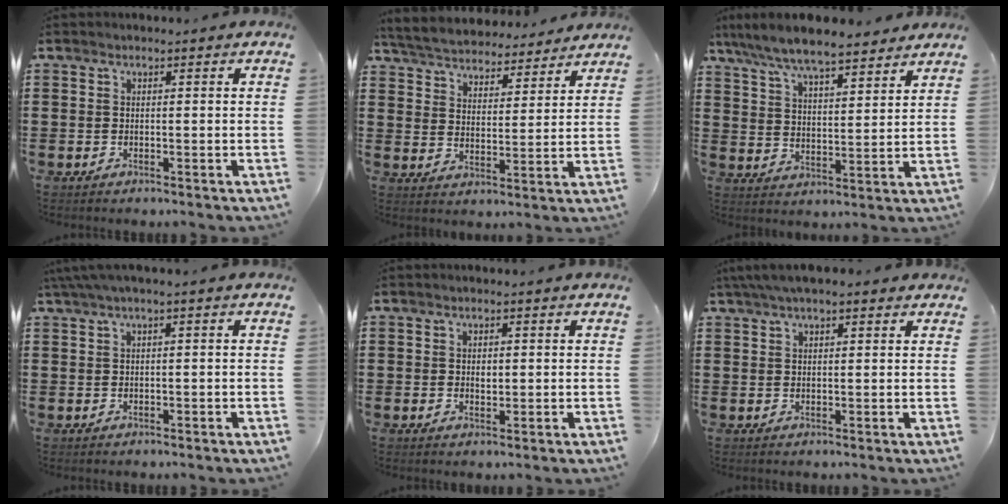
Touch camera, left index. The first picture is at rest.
{"total": 4.9, "force": [4.9, 0.4, 0.2], "torque": [-0.031, -0.033, 0.082]}
{"total": 7.2, "force": [6.5, 0.7, 2.9], "torque": [-0.081, -0.028, 0.115]}
{"total": 1.8, "force": [0.0, 0.1, 1.8], "torque": [-0.030, -0.004, 0.001]}
{"total": 1.2, "force": [0.2, 0.7, 0.9], "torque": [-0.012, 0.001, 0.001]}
{"total": 3.7, "force": [2.7, 1.0, 2.4], "torque": [-0.053, 0.006, 0.049]}